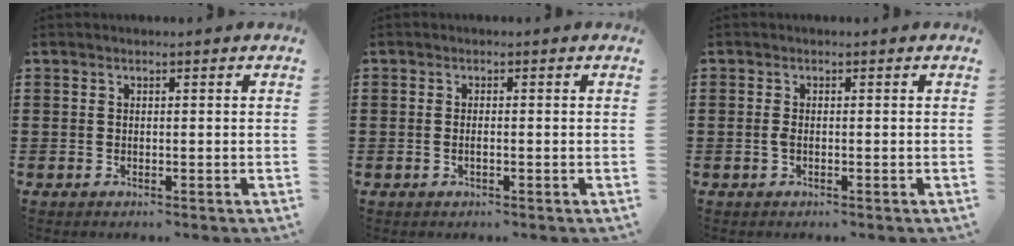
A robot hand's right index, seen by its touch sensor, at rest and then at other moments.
{"total": 0.9, "force": [-0.3, 0.2, 0.8], "torque": [-0.015, -0.003, -0.004]}
{"total": 1.0, "force": [-0.3, 0.3, 0.9], "torque": [-0.025, -0.006, -0.007]}